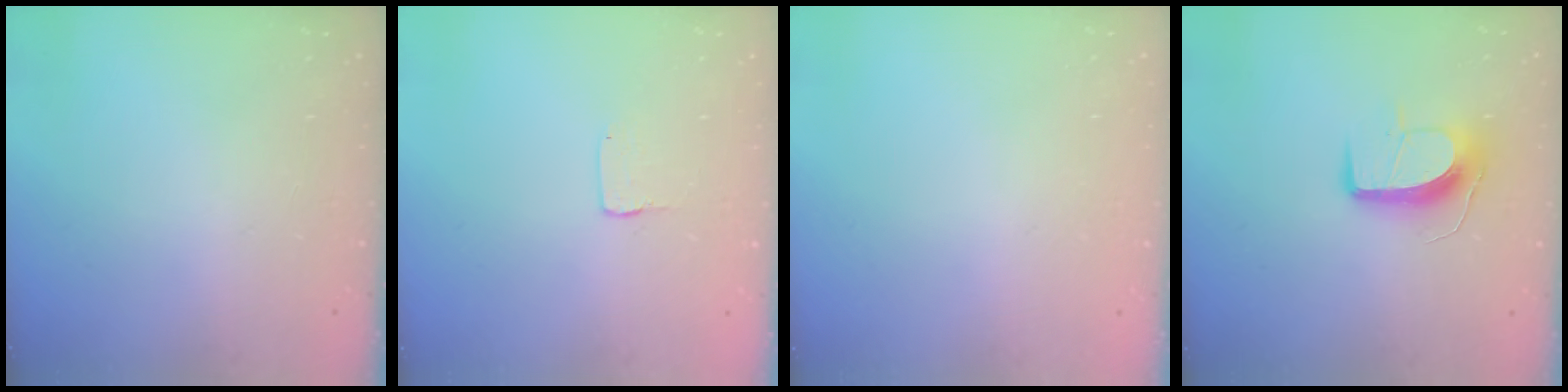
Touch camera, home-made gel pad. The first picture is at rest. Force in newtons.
{"total": 1.0, "press": 1.0, "slide": 0.1}
{"total": 0.0}
{"total": 10.6, "press": 10.6, "slide": 0.1}